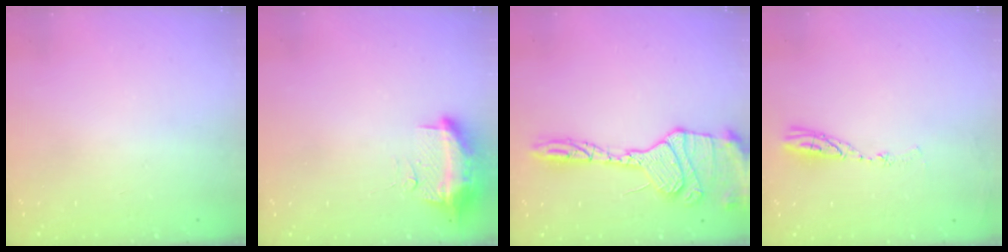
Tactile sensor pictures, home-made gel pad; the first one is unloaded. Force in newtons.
{"total": 11.3, "press": 10.3, "slide": 4.7}
{"total": 17.9, "press": 17.7, "slide": 2.5}
{"total": 5.0, "press": 5.0, "slide": 0.6}